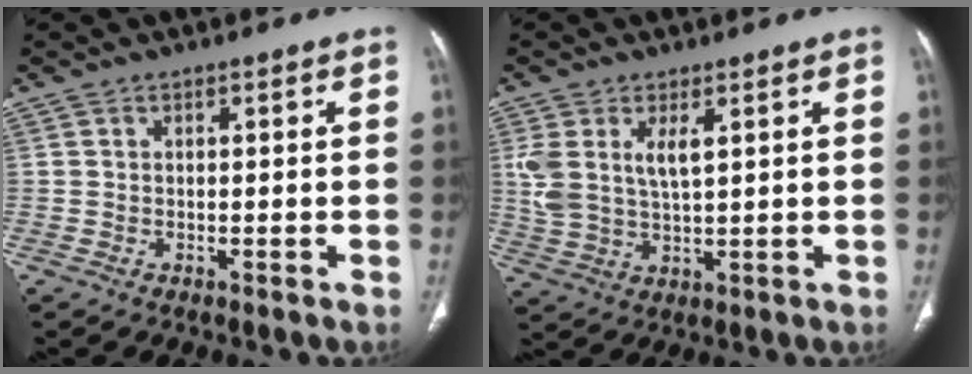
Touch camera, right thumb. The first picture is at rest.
{"total": 8.0, "force": [2.4, 3.8, 6.6], "torque": [-0.143, -0.005, 0.056]}